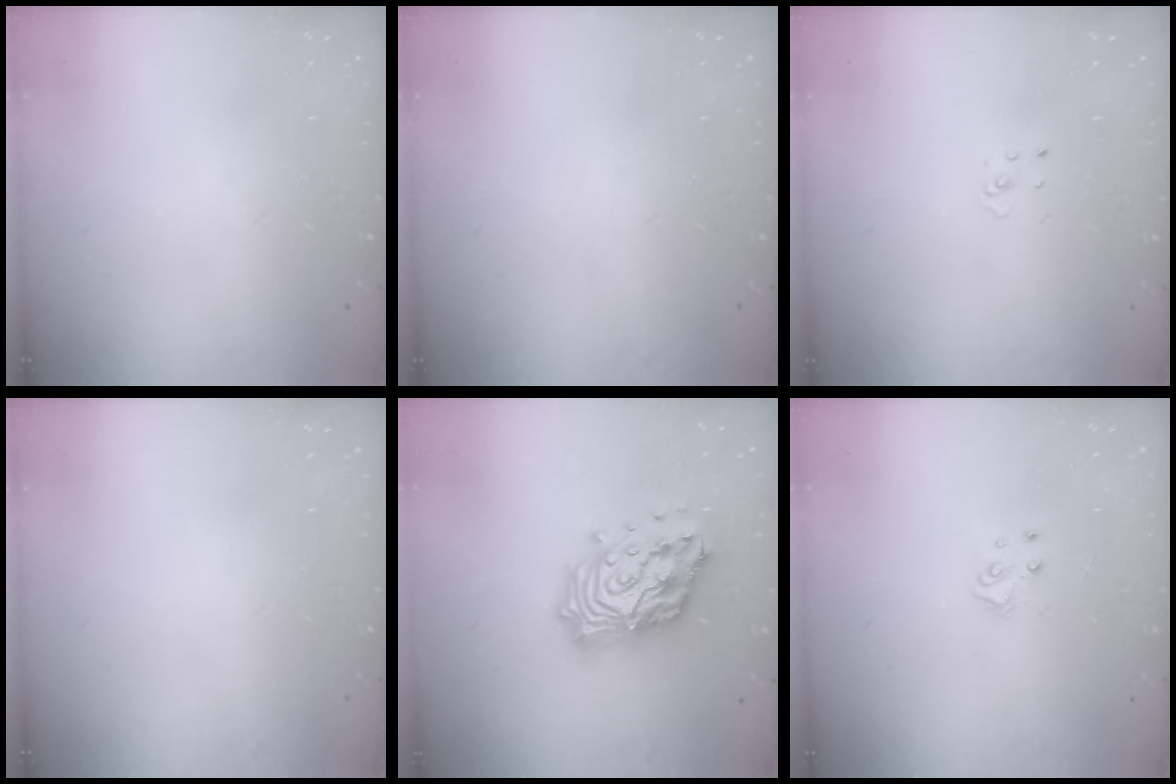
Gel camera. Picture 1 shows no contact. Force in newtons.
{"total": 0.0}
{"total": 1.5, "press": 1.5, "slide": 0.1}
{"total": 0.0}
{"total": 19.2, "press": 19.1, "slide": 1.8}
{"total": 4.0, "press": 4.0, "slide": 0.2}